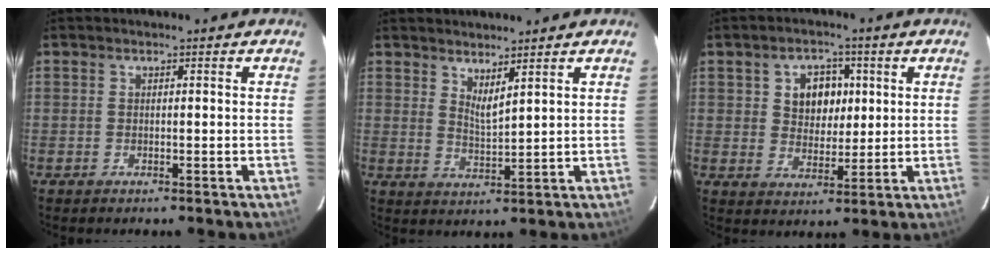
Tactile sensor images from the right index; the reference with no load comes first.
{"total": 3.7, "force": [3.0, 0.3, 2.1], "torque": [-0.037, -0.009, 0.049]}
{"total": 7.2, "force": [1.9, 5.7, 4.0], "torque": [-0.071, 0.018, 0.039]}